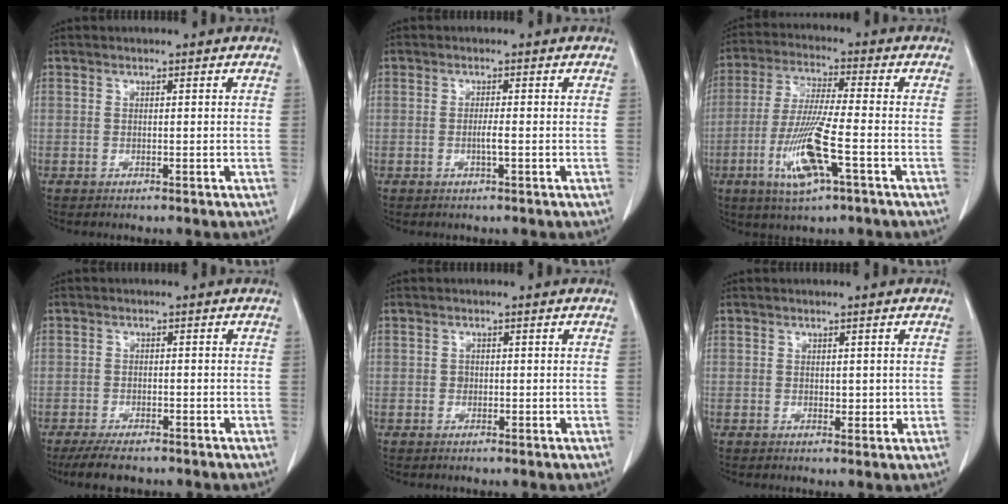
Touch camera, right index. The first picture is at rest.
{"total": 1.3, "force": [-0.3, -0.2, 1.3], "torque": [-0.023, 0.000, -0.004]}
{"total": 11.2, "force": [-4.0, 0.8, 10.4], "torque": [-0.211, -0.015, -0.076]}
{"total": 4.7, "force": [-3.8, 1.7, 2.1], "torque": [-0.037, -0.006, -0.062]}
{"total": 0.6, "force": [0.0, 0.6, 0.2], "torque": [0.004, 0.005, 0.001]}
{"total": 1.4, "force": [0.4, 0.9, 1.0], "torque": [-0.007, 0.000, 0.009]}